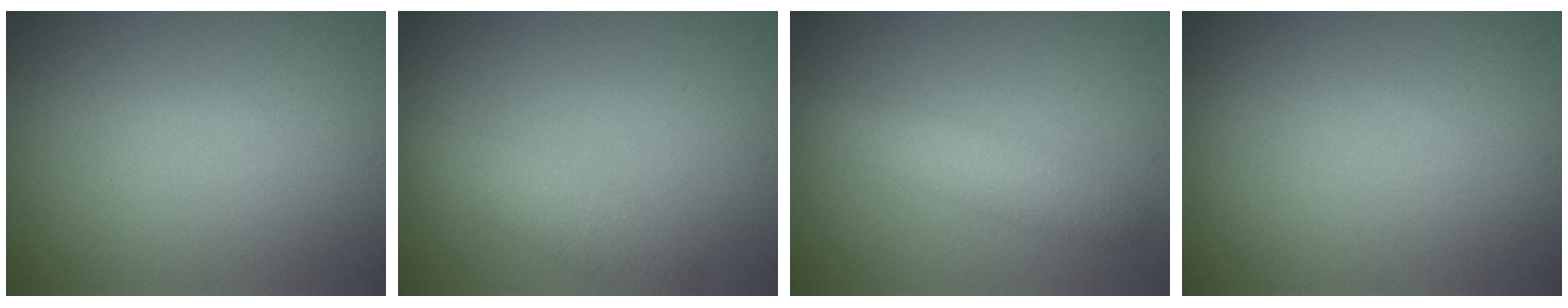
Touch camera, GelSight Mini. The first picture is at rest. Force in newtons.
{"total": 2.7, "press": 2.7, "slide": 0.0}
{"total": 2.8, "press": 2.8, "slide": 0.0}
{"total": 0.0}